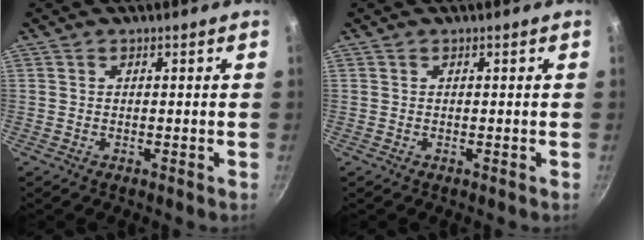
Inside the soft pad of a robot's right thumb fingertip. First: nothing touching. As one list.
[{"total": 0.0}]